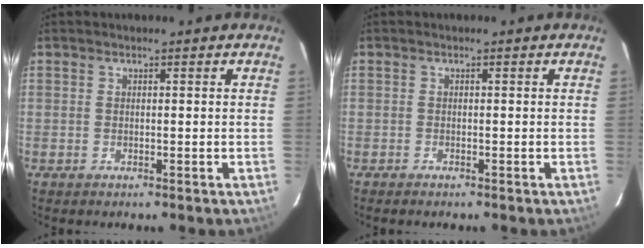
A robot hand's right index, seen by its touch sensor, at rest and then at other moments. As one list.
[{"total": 0.8, "force": [-0.7, 0.2, 0.3], "torque": [-0.008, -0.002, -0.014]}]